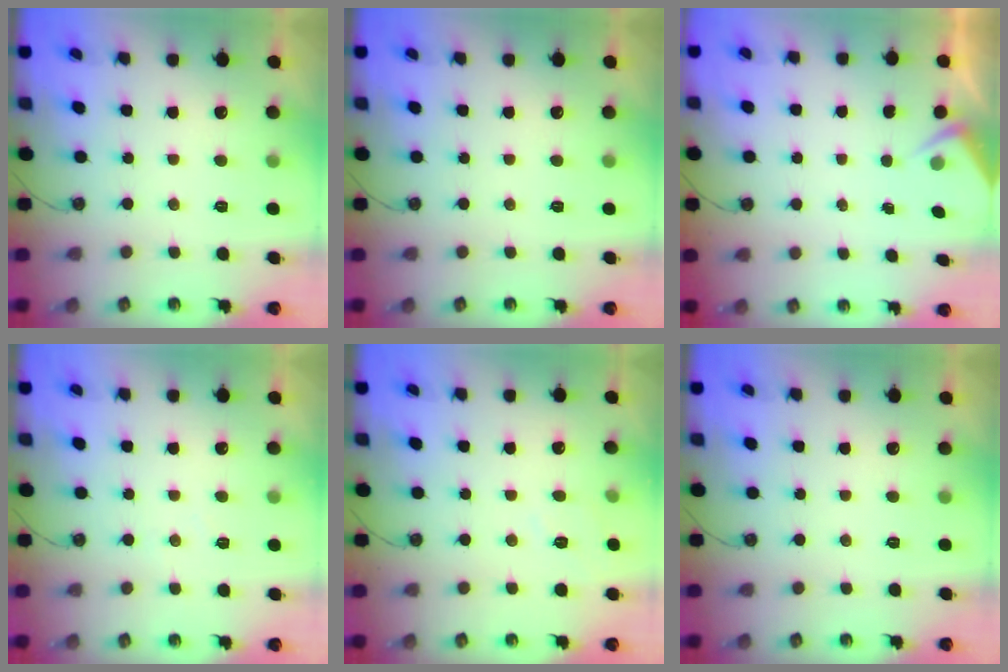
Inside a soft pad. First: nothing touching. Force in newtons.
{"total": 0.0}
{"total": 2.4, "press": 2.4, "slide": 0.4}
{"total": 3.5, "press": 3.5, "slide": 0.5}
{"total": 4.7, "press": 4.7, "slide": 0.6}
{"total": 0.0}